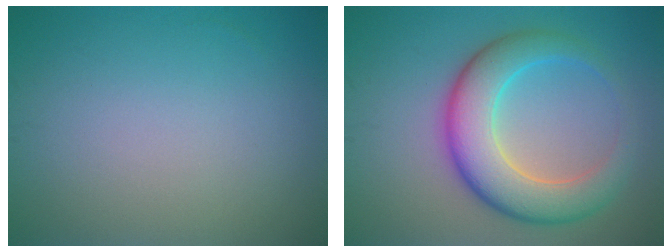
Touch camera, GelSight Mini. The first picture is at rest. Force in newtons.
{"total": 7.5, "press": 7.5, "slide": 0.2}